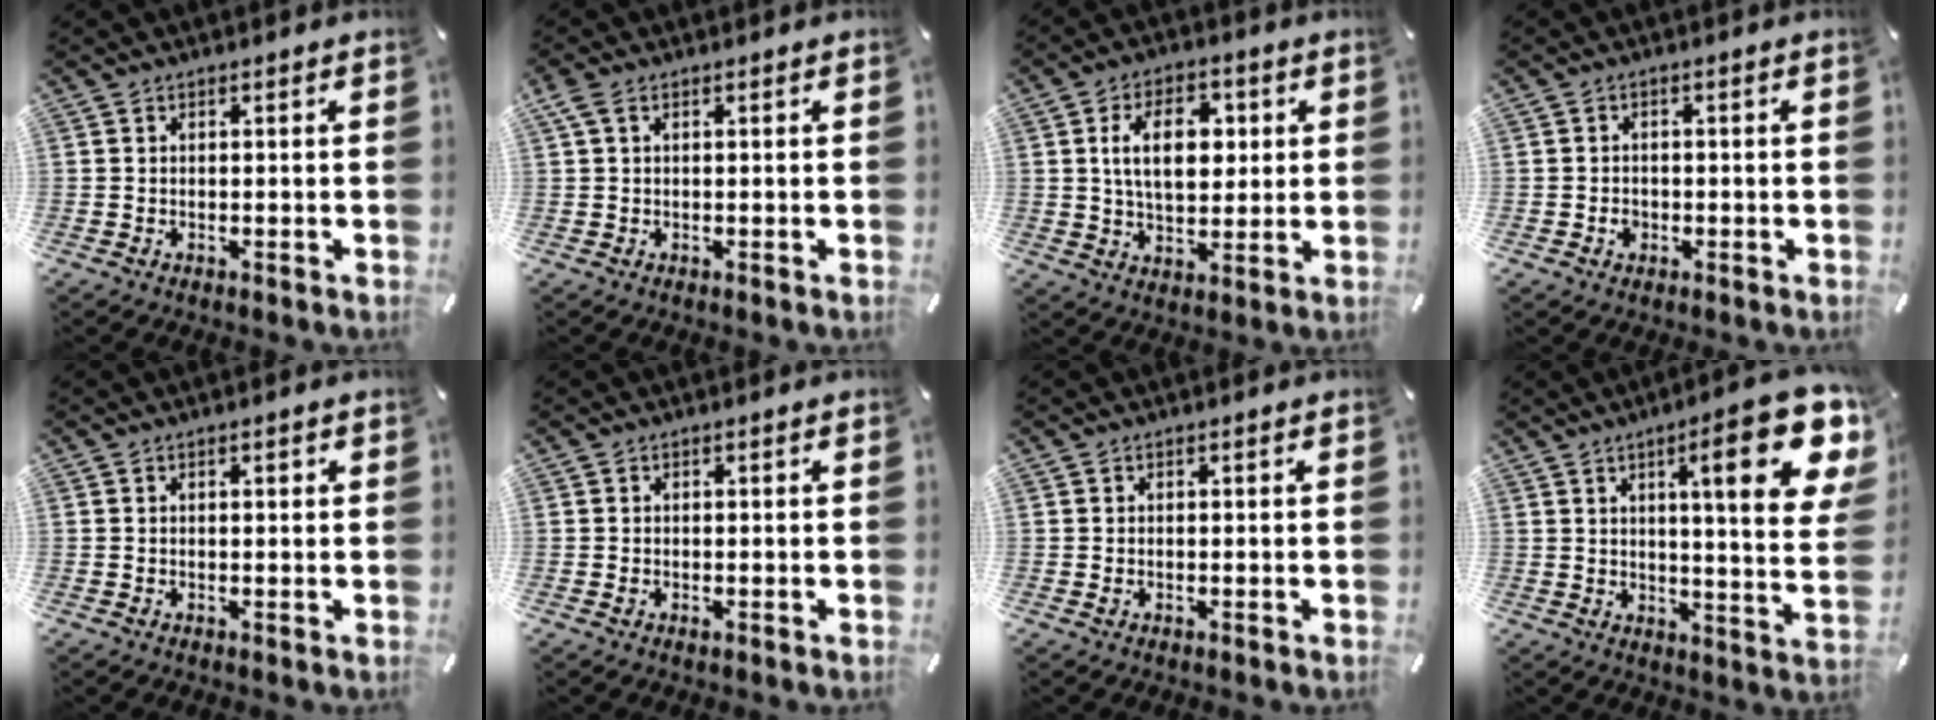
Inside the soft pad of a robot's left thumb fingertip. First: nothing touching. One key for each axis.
{"total": 2.4, "fx": 0.7, "fy": 1.1, "fz": 2.0, "tx": -0.044, "ty": 0.004, "tz": 0.012}
{"total": 12.0, "fx": 2.4, "fy": 7.8, "fz": 8.9, "tx": -0.152, "ty": 0.002, "tz": 0.036}
{"total": 2.0, "fx": -0.6, "fy": 1.7, "fz": 0.9, "tx": -0.018, "ty": 0.005, "tz": -0.014}
{"total": 0.9, "fx": 0.3, "fy": 0.3, "fz": 0.7, "tx": -0.014, "ty": 0.003, "tz": 0.003}
{"total": 0.8, "fx": -0.3, "fy": 0.4, "fz": 0.6, "tx": -0.010, "ty": -0.004, "tz": -0.004}
{"total": 0.5, "fx": 0.0, "fy": 0.3, "fz": 0.4, "tx": -0.008, "ty": -0.001, "tz": 0.000}
{"total": 20.5, "fx": 9.0, "fy": 4.4, "fz": 17.9, "tx": -0.257, "ty": -0.046, "tz": 0.121}